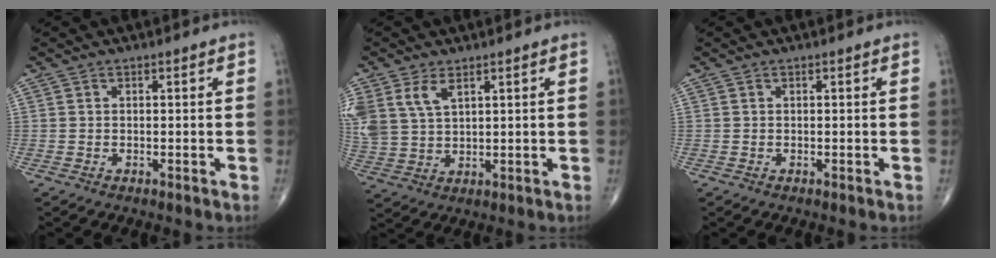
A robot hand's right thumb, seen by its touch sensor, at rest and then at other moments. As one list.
[{"total": 8.5, "force": [4.2, 4.9, 5.6], "torque": [-0.124, -0.004, 0.095]}, {"total": 0.0}]